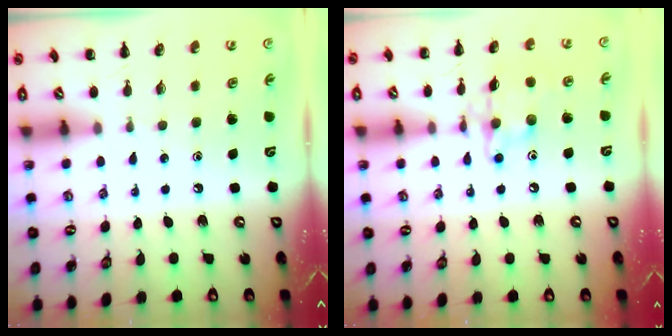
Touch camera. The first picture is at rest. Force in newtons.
{"total": 11.6, "press": 11.6, "slide": 0.5}